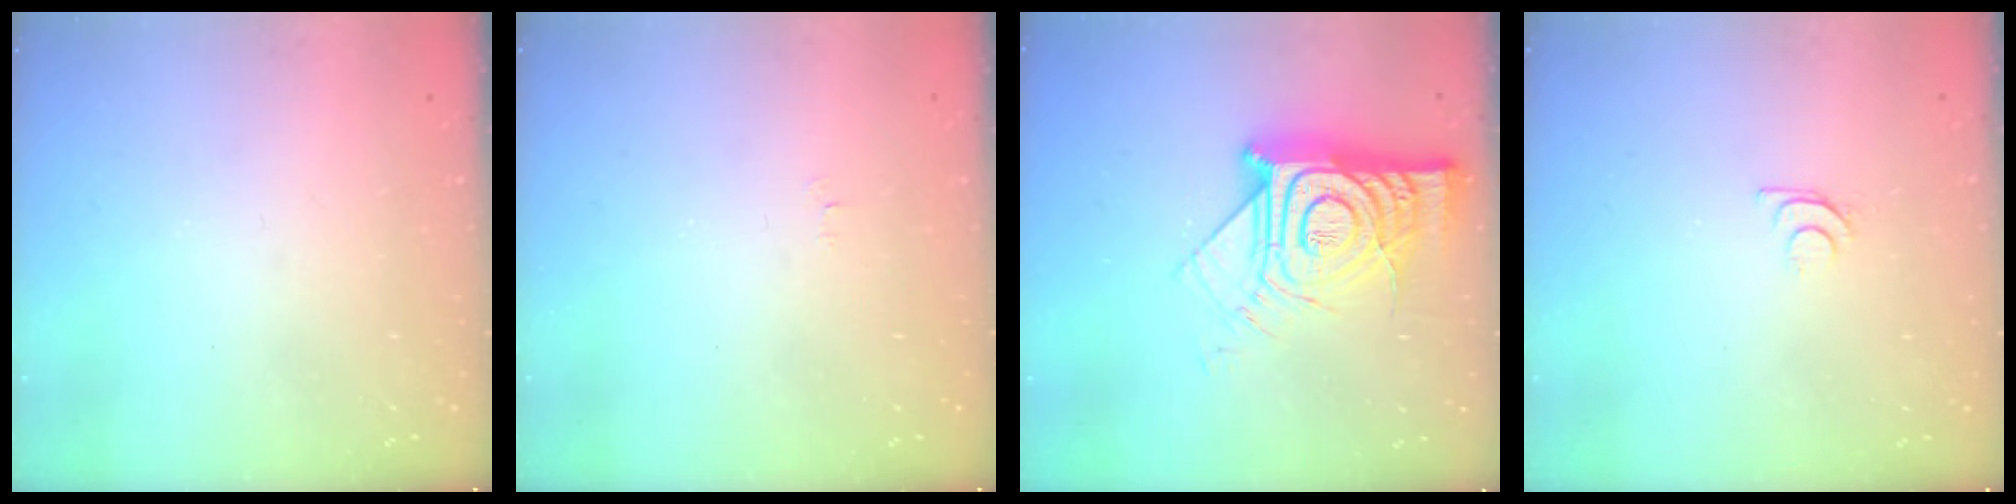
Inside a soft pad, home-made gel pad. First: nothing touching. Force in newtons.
{"total": 2.5, "press": 2.5, "slide": 0.3}
{"total": 17.1, "press": 17.0, "slide": 1.5}
{"total": 4.3, "press": 4.2, "slide": 0.5}